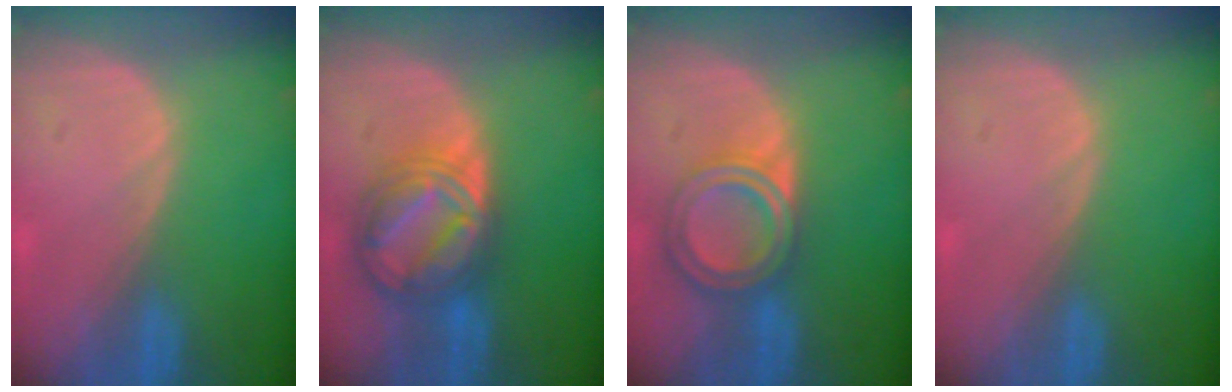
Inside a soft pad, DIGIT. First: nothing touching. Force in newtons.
{"total": 9.0, "press": 9.0, "slide": 0.6}
{"total": 6.8, "press": 6.1, "slide": 3.1}
{"total": 0.0}